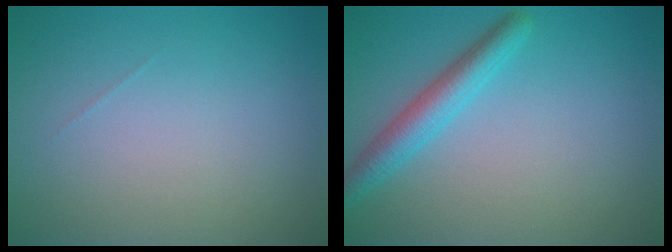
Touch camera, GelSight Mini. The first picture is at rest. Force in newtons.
{"total": 3.2, "press": 3.2, "slide": 0.1}